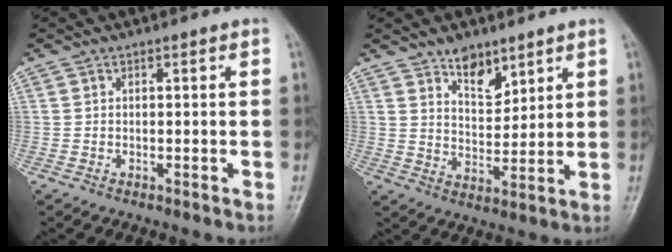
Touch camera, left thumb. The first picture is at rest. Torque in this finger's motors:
{"motor_torque": [0.31, -0.12, 0.62, -0.42, 0.08]}